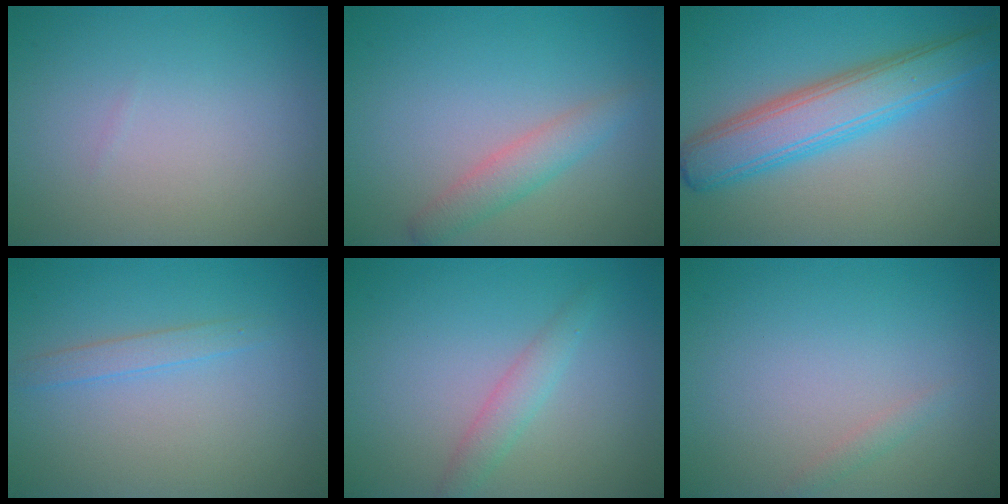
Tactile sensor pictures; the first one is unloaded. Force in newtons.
{"total": 2.4, "press": 2.4, "slide": 0.2}
{"total": 6.3, "press": 6.3, "slide": 0.1}
{"total": 1.3, "press": 1.3, "slide": 0.1}
{"total": 1.9, "press": 1.9, "slide": 0.1}
{"total": 0.7, "press": 0.7, "slide": 0.0}